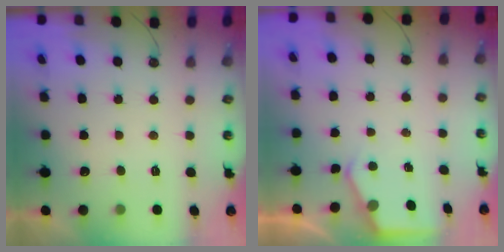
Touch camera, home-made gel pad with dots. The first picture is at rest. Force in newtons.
{"total": 2.9, "press": 2.9, "slide": 0.5}